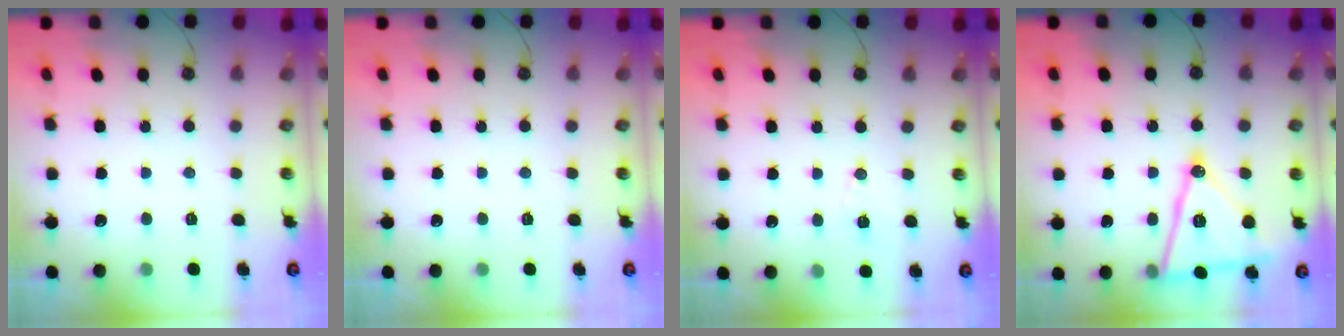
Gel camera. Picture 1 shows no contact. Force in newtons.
{"total": 0.0}
{"total": 6.8, "press": 6.1, "slide": 3.0}
{"total": 17.3, "press": 16.9, "slide": 3.6}